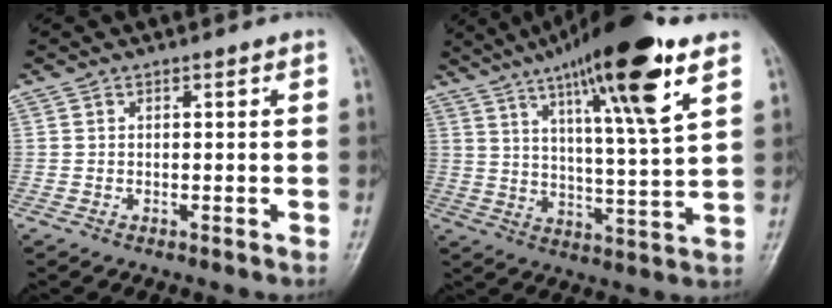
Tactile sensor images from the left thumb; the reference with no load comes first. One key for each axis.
{"total": 19.1, "fx": 10.7, "fy": 2.5, "fz": 15.6, "tx": -0.242, "ty": -0.038, "tz": 0.172}